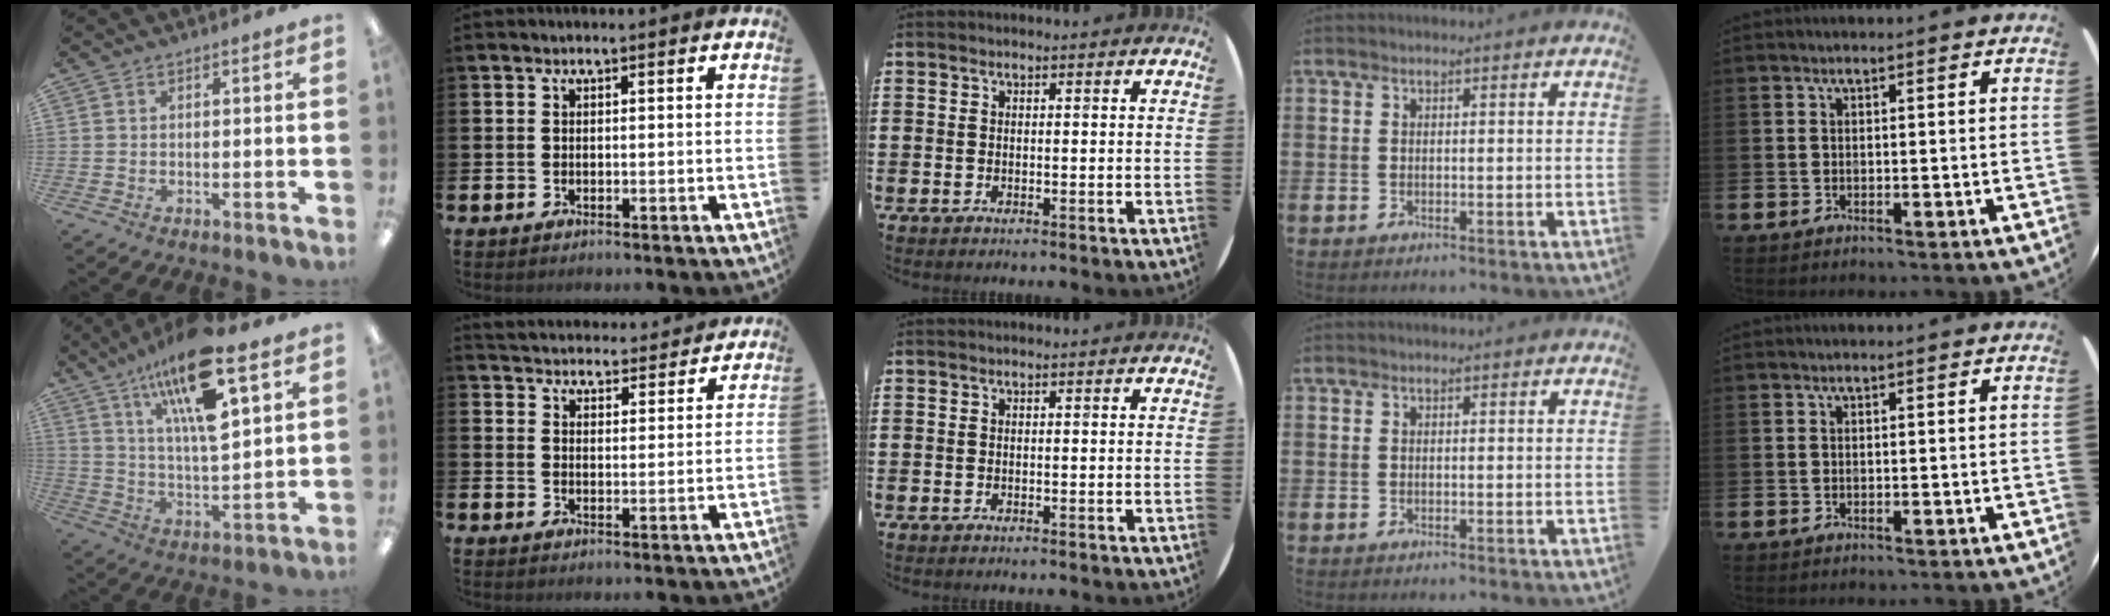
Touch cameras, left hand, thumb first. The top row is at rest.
{"thumb": {"total": 19.1, "force": [11.6, 5.1, 14.2], "torque": [-0.243, -0.057, 0.188]}, "index": {"total": 4.4, "force": [4.3, 0.9, -0.2], "torque": [-0.009, -0.036, 0.074]}}